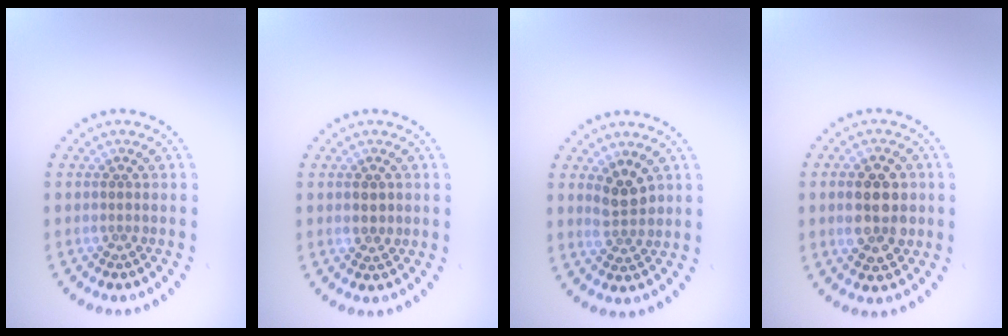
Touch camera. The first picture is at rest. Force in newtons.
{"total": 1.0, "press": 0.9, "slide": 0.3}
{"total": 2.4, "press": 2.3, "slide": 0.8}
{"total": 4.9, "press": 4.9, "slide": 0.2}